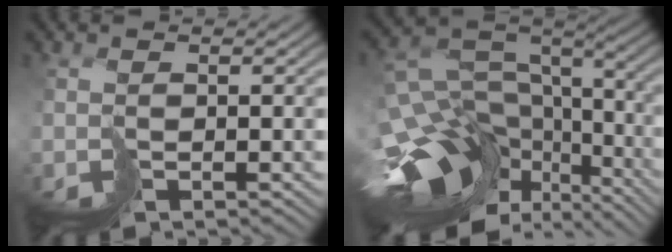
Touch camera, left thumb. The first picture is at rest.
{"total": 16.7, "force": [-8.5, 10.4, 9.9], "torque": [-0.200, -0.007, -0.113]}